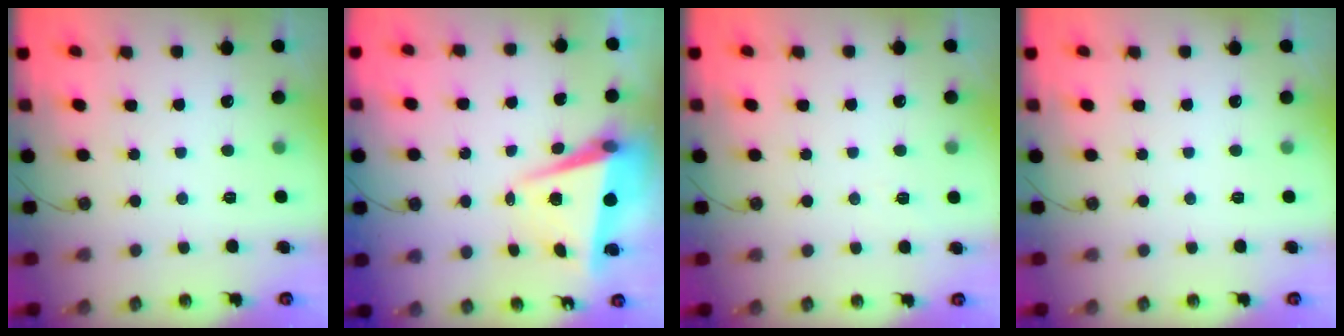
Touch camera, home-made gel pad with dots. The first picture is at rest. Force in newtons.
{"total": 6.0, "press": 5.7, "slide": 2.0}
{"total": 2.4, "press": 1.7, "slide": 1.7}
{"total": 0.0}